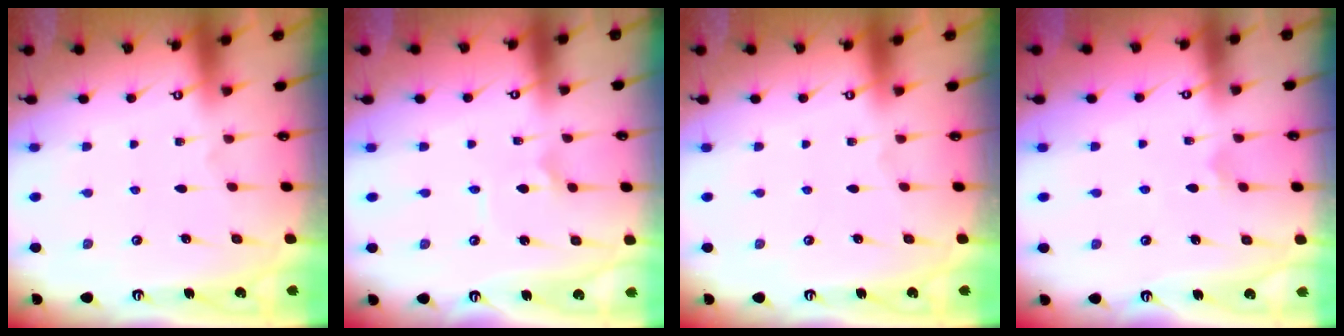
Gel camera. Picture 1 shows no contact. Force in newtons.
{"total": 1.8, "press": 1.8, "slide": 0.1}
{"total": 0.0}
{"total": 3.9, "press": 3.8, "slide": 0.5}